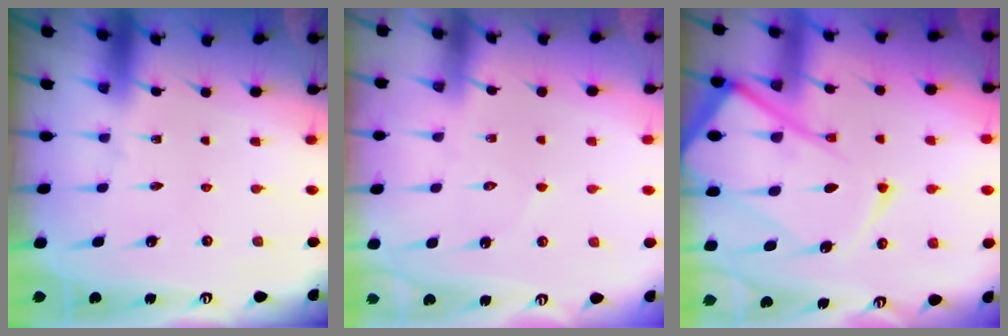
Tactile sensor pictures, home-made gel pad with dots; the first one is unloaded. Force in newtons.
{"total": 3.7, "press": 3.7, "slide": 0.2}
{"total": 18.5, "press": 18.3, "slide": 2.1}